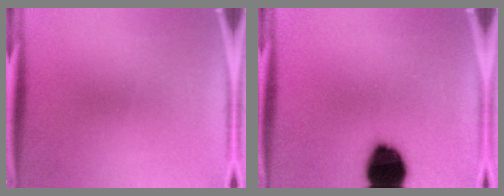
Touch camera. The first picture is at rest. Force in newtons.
{"total": 17.1}